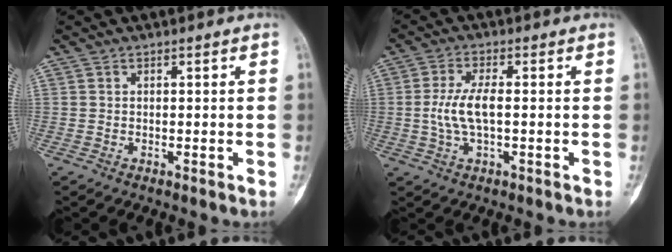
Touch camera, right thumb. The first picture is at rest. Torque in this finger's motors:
{"motor_torque": [0.18, 0.19, 0.80, -0.04, 0.04]}